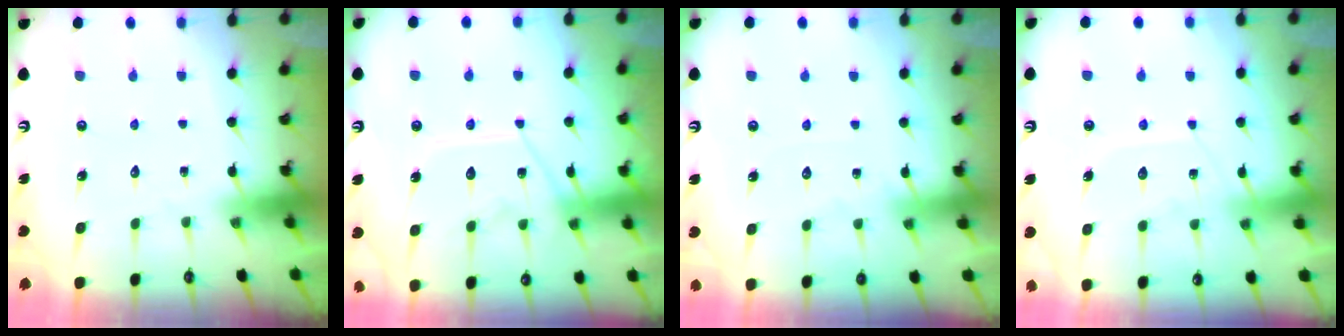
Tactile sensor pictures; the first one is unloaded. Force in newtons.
{"total": 13.1, "press": 13.0, "slide": 1.3}
{"total": 5.8, "press": 5.8, "slide": 0.6}
{"total": 9.0, "press": 9.0, "slide": 0.9}